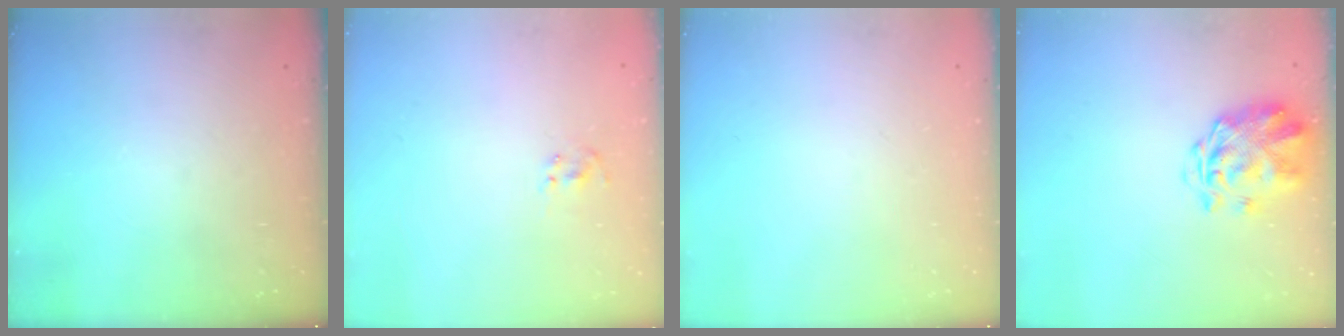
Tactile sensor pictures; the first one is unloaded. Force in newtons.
{"total": 1.5, "press": 1.3, "slide": 0.7}
{"total": 0.0}
{"total": 3.3, "press": 2.9, "slide": 1.5}